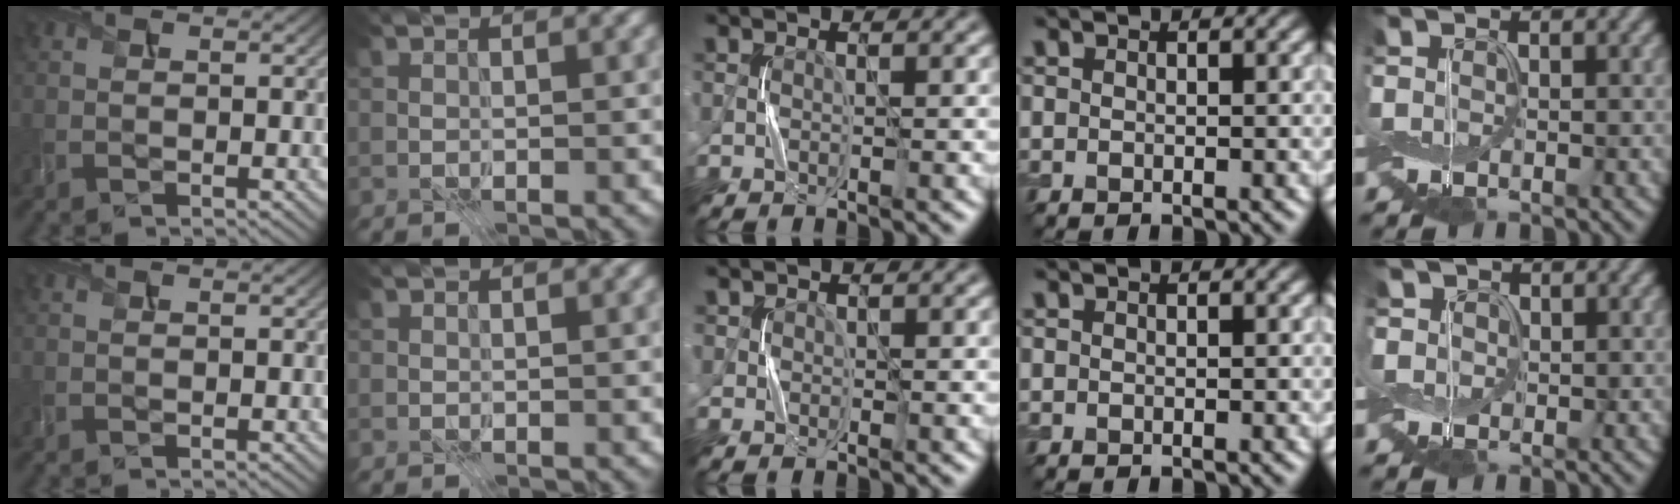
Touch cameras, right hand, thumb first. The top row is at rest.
{"middle": {"total": 0.8, "force": [0.3, 0.7, 0.2], "torque": [-0.001, -0.002, 0.006]}, "little": {"total": 0.9, "force": [0.3, 0.8, -0.2], "torque": [0.003, -0.002, -0.002]}}